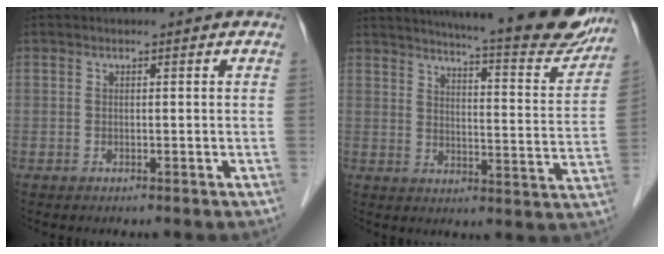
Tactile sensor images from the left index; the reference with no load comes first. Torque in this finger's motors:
{"motor_torque": [0.83, -1.31, 0.61, 0.14]}